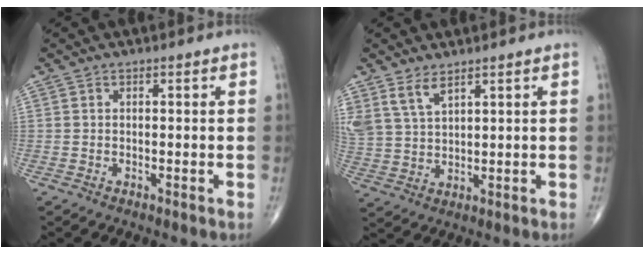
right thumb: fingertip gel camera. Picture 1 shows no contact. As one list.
[{"total": 5.8, "force": [4.0, 2.4, 3.4], "torque": [-0.066, -0.016, 0.090]}]